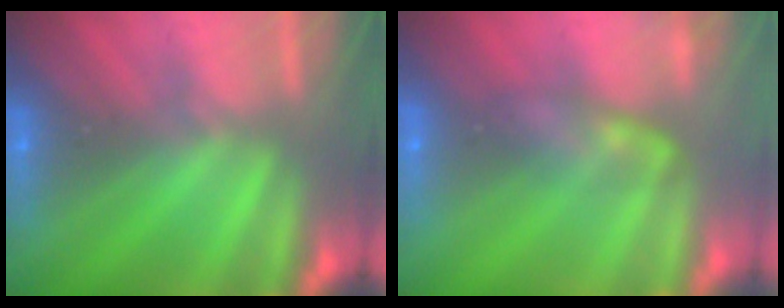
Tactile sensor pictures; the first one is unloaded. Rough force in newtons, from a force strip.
{"total": 2.4}